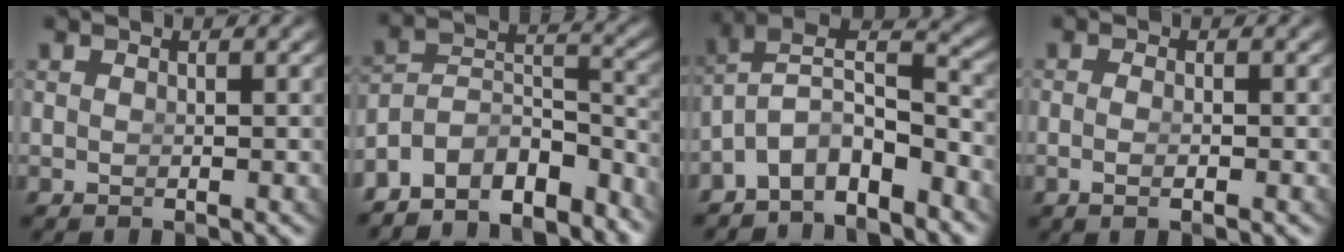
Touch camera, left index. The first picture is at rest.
{"total": 11.5, "force": [-7.1, 7.6, 4.9], "torque": [-0.100, -0.054, -0.105]}
{"total": 8.4, "force": [-3.4, 6.6, 4.0], "torque": [-0.102, -0.042, -0.054]}
{"total": 1.5, "force": [-1.0, -0.1, 1.1], "torque": [-0.031, -0.014, -0.009]}